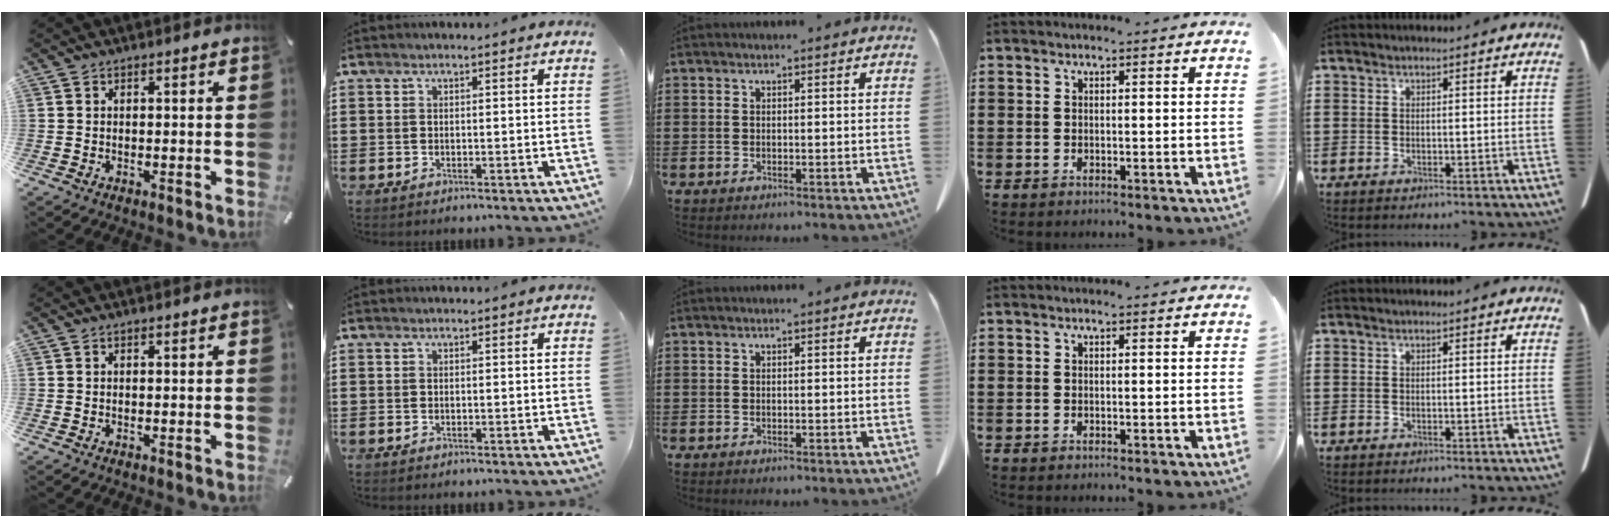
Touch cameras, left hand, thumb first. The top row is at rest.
{}